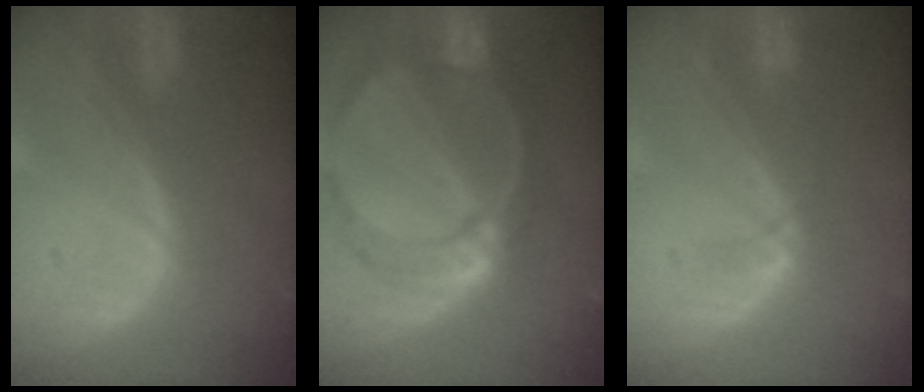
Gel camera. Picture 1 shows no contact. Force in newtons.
{"total": 10.2, "press": 8.6, "slide": 5.5}
{"total": 2.7, "press": 2.4, "slide": 1.3}